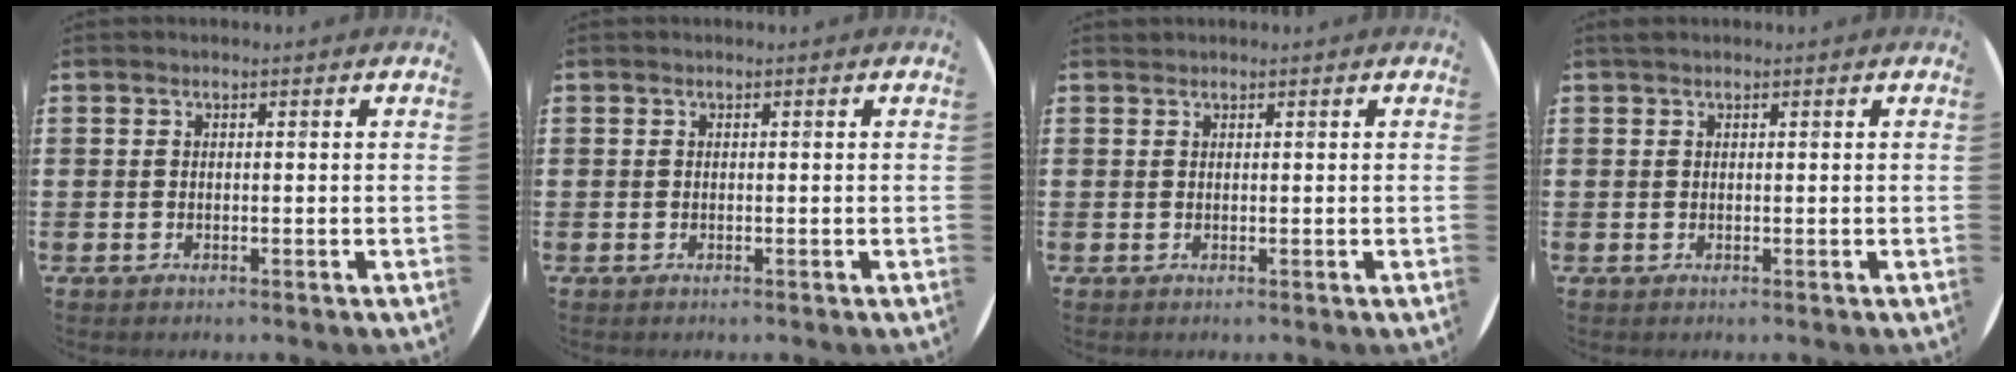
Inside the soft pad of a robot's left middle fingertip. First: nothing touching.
{"total": 0.0}
{"total": 0.0}
{"total": 0.6, "force": [0.5, 0.3, 0.1], "torque": [0.006, 0.000, 0.008]}